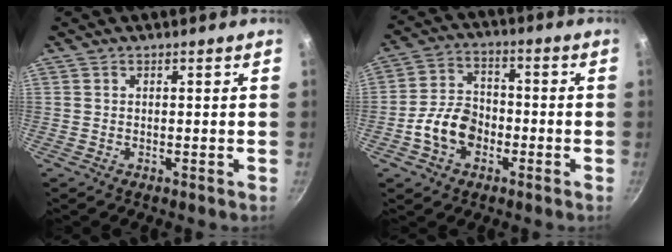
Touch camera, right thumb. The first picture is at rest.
{"total": 9.8, "force": [-3.2, 7.1, 5.9], "torque": [-0.081, 0.032, -0.066]}